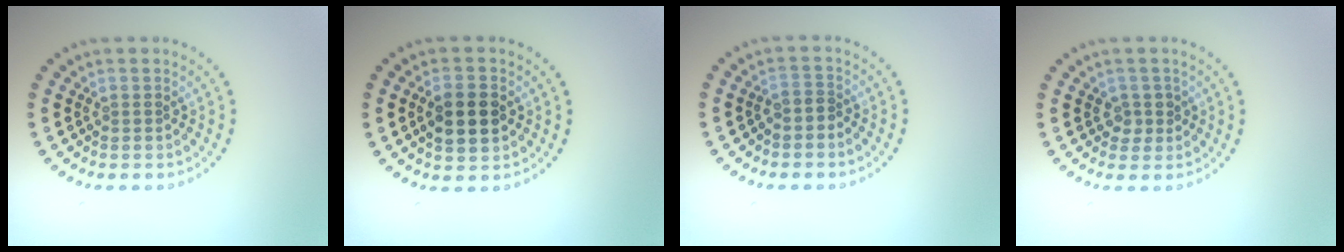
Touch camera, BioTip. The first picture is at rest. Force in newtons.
{"total": 3.5, "press": 3.5, "slide": 0.2}
{"total": 1.0, "press": 0.6, "slide": 0.8}
{"total": 1.4, "press": 1.2, "slide": 0.7}